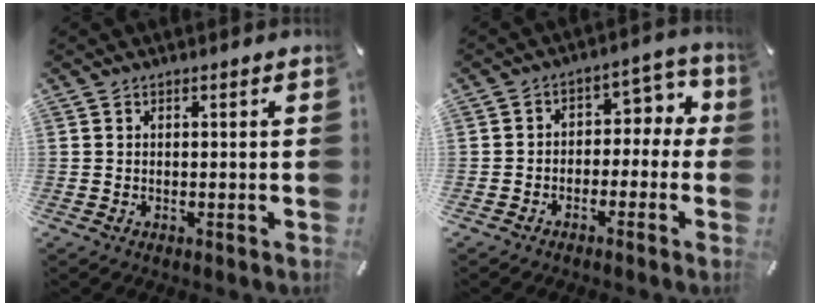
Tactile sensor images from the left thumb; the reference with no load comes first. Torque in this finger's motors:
{"motor_torque": [0.00, -0.20, 0.19, 0.29, -0.01]}